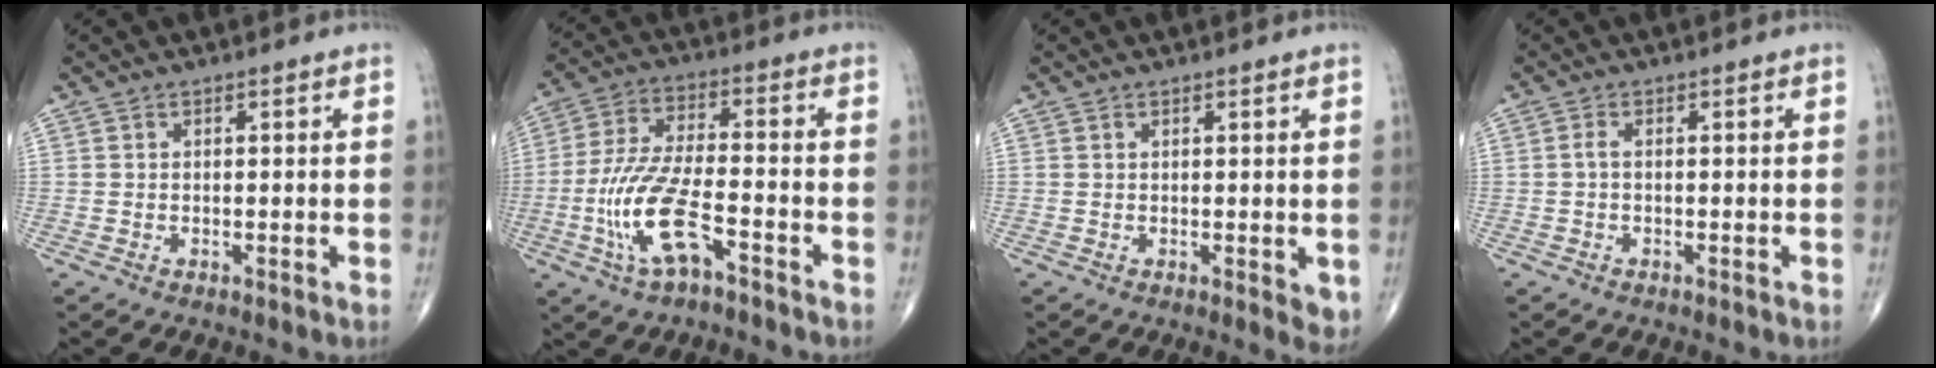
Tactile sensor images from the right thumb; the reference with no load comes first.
{"total": 12.6, "force": [-5.3, 4.2, 10.6], "torque": [-0.230, 0.031, -0.099]}
{"total": 2.8, "force": [0.1, 1.2, 2.6], "torque": [-0.028, -0.008, 0.004]}
{"total": 1.0, "force": [-0.1, 0.3, 0.9], "torque": [-0.020, 0.001, -0.006]}